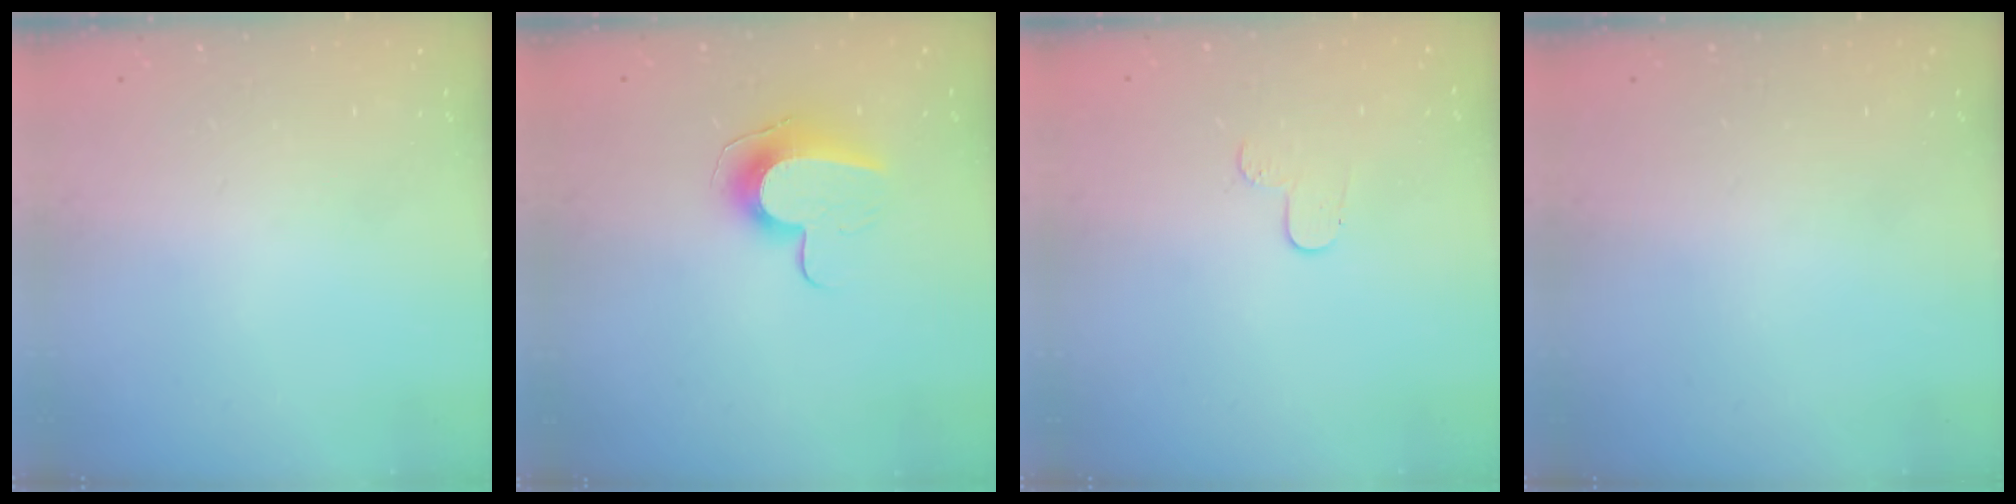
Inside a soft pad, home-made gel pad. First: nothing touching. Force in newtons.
{"total": 10.1, "press": 10.1, "slide": 0.3}
{"total": 4.3, "press": 4.2, "slide": 0.5}
{"total": 0.0}